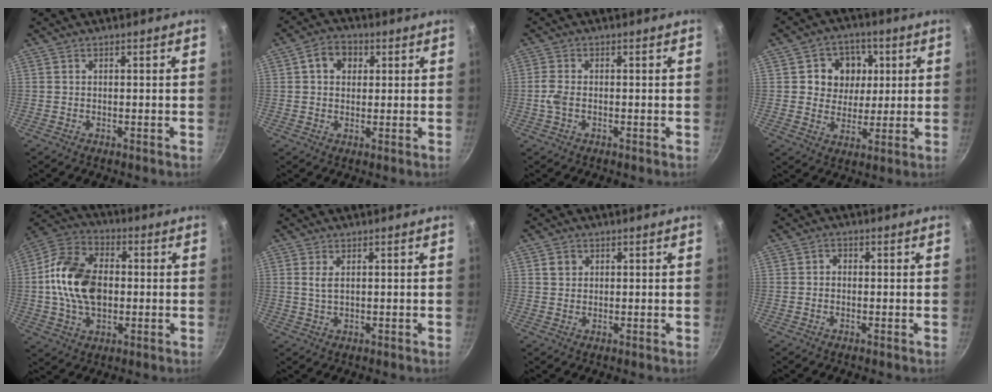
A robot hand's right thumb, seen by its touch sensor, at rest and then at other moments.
{"total": 6.2, "force": [1.9, 4.8, 3.4], "torque": [-0.035, 0.006, 0.021]}
{"total": 2.8, "force": [-0.5, 1.6, 2.3], "torque": [-0.056, 0.005, -0.016]}
{"total": 9.9, "force": [2.1, 8.9, 3.9], "torque": [-0.019, -0.005, 0.027]}
{"total": 16.3, "force": [0.1, 11.0, 12.1], "torque": [-0.201, 0.022, -0.012]}
{"total": 2.2, "force": [0.7, 1.0, 1.8], "torque": [-0.036, -0.003, 0.015]}
{"total": 2.1, "force": [0.7, 1.8, 0.7], "torque": [-0.004, 0.004, 0.012]}
{"total": 1.4, "force": [-0.1, 1.2, 0.7], "torque": [-0.011, 0.007, -0.005]}